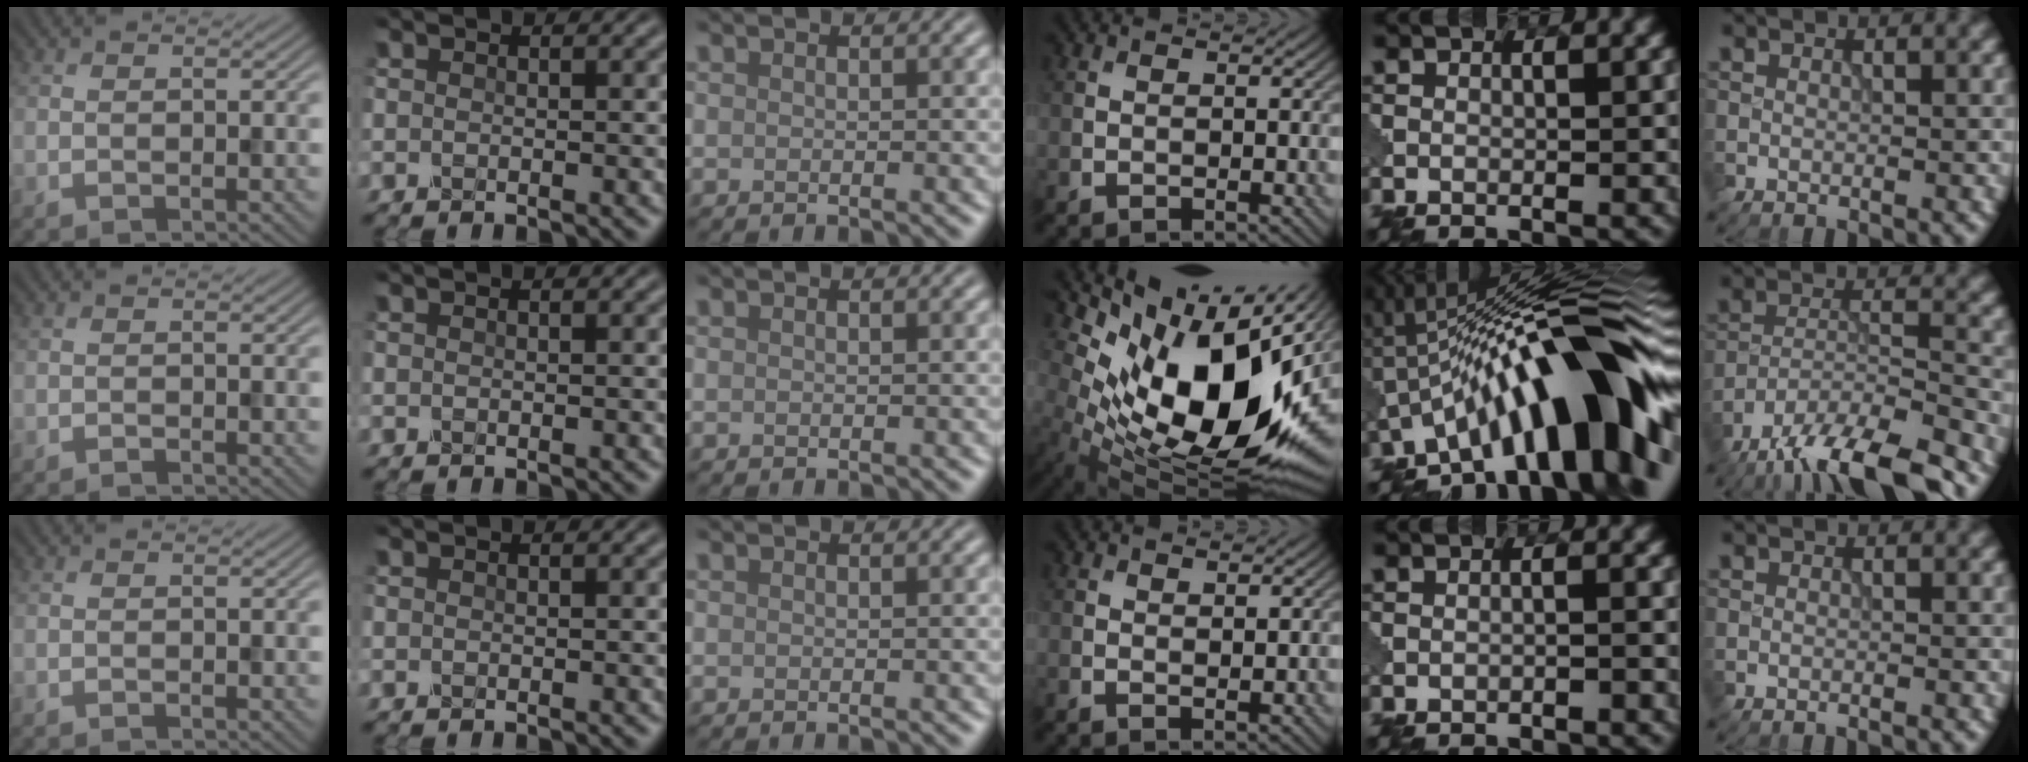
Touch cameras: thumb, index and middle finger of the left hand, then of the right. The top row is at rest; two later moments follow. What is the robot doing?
{"motion": "disassemble", "object": "pitcher"}